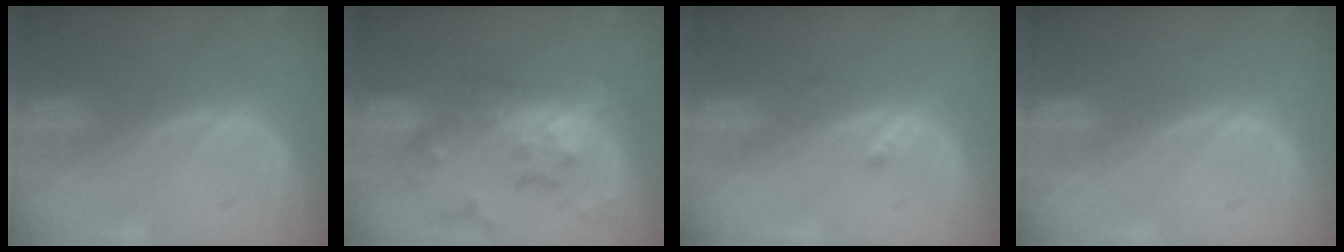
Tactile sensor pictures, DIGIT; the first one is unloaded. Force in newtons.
{"total": 8.6, "press": 7.6, "slide": 4.1}
{"total": 1.6, "press": 1.3, "slide": 0.8}
{"total": 0.0}